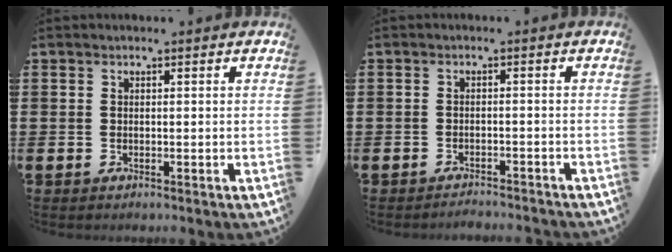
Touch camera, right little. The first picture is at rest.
{"total": 1.5, "force": [-1.5, -0.1, -0.1], "torque": [0.000, 0.004, -0.031]}